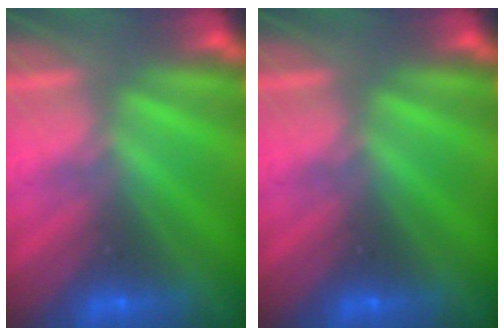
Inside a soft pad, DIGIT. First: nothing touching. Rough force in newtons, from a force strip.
{"total": 0.0}